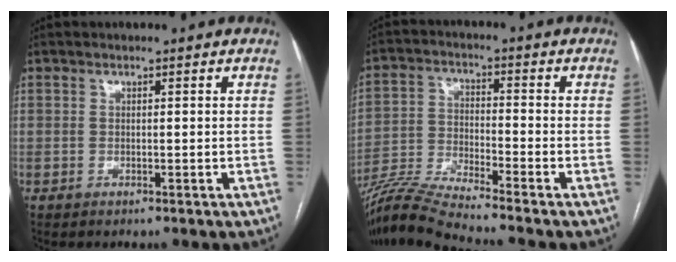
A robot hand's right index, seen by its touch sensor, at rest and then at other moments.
{"total": 10.0, "force": [-9.2, -2.4, 3.0], "torque": [-0.061, -0.011, -0.177]}